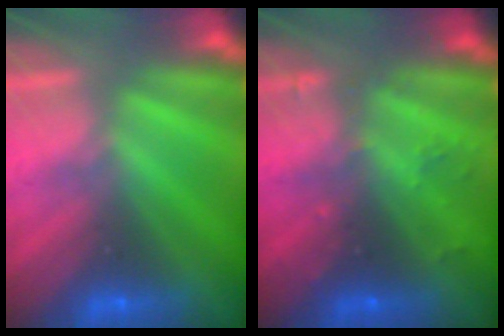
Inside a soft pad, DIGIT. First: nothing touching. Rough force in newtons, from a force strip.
{"total": 2.4}